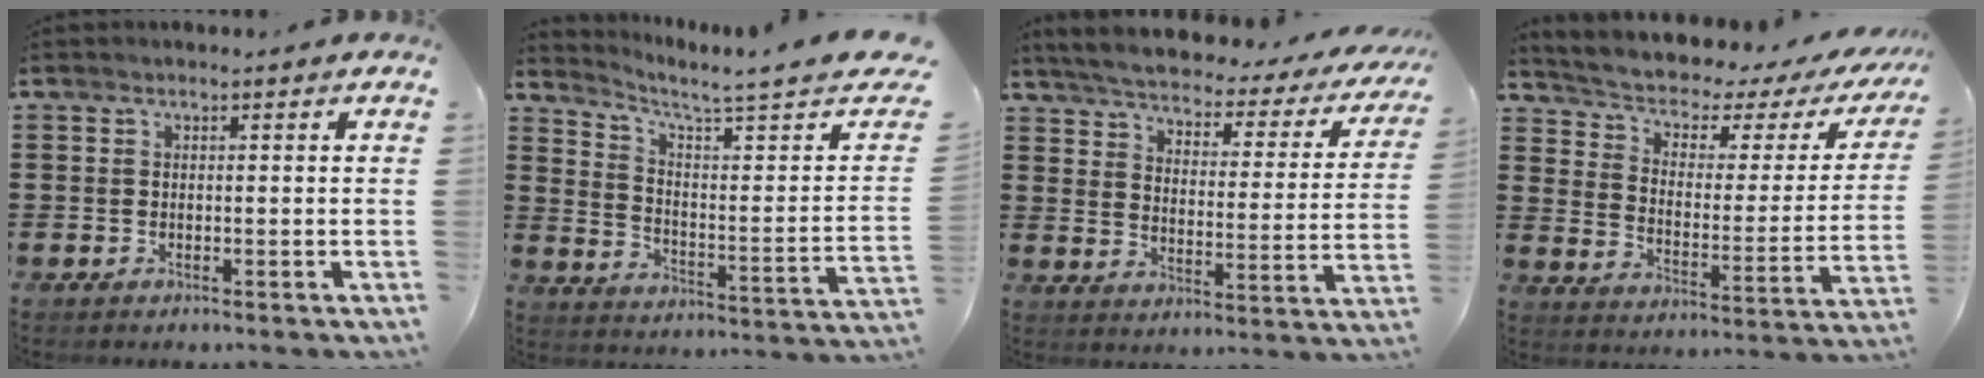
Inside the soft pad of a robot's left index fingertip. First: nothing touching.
{"total": 3.6, "force": [2.3, -0.5, 2.7], "torque": [-0.069, -0.032, 0.027]}
{"total": 3.4, "force": [3.1, 0.2, 1.2], "torque": [-0.046, -0.029, 0.044]}
{"total": 3.2, "force": [1.8, 1.7, 2.1], "torque": [-0.056, -0.021, 0.020]}